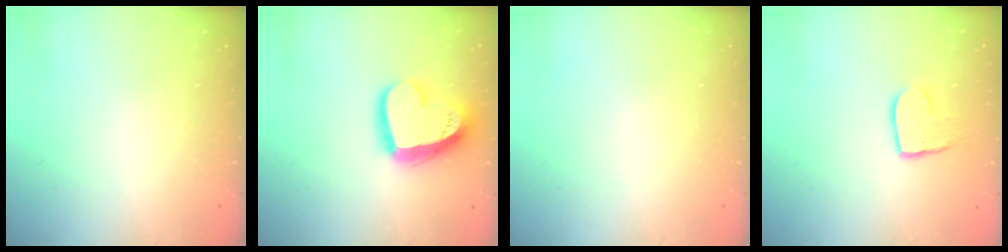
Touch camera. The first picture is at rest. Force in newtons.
{"total": 18.3, "press": 18.2, "slide": 1.6}
{"total": 0.0}
{"total": 8.4, "press": 8.4, "slide": 0.6}